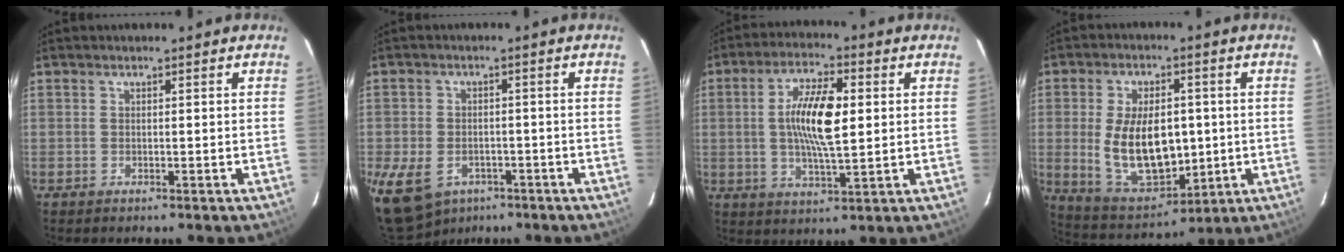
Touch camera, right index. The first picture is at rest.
{"total": 12.3, "force": [-6.3, 8.6, 6.1], "torque": [-0.164, -0.023, -0.091]}
{"total": 11.2, "force": [1.2, 3.5, 10.6], "torque": [-0.196, 0.006, 0.021]}
{"total": 16.2, "force": [-0.4, 9.2, 13.4], "torque": [-0.265, -0.014, 0.016]}